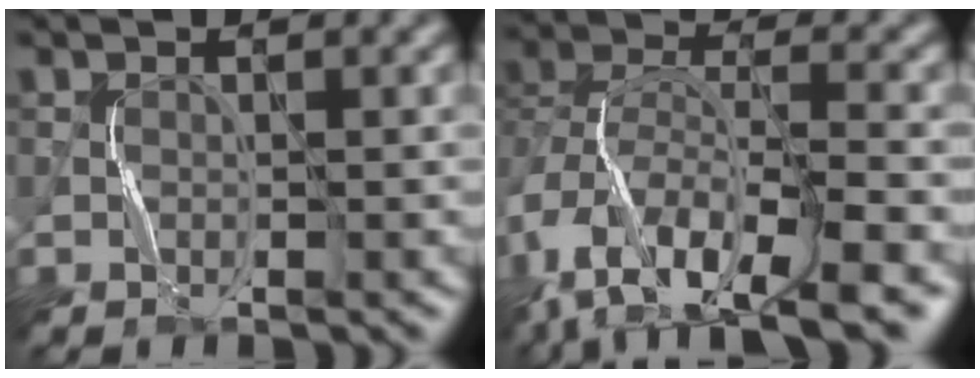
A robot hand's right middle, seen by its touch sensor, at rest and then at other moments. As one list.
[{"total": 12.7, "force": [-8.5, 5.0, 8.0], "torque": [-0.166, 0.000, -0.127]}]